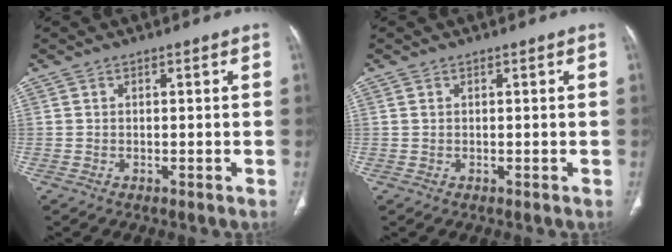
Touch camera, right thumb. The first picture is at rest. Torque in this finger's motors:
{"motor_torque": [0.29, 0.15, 0.05, 0.55, 0.05]}